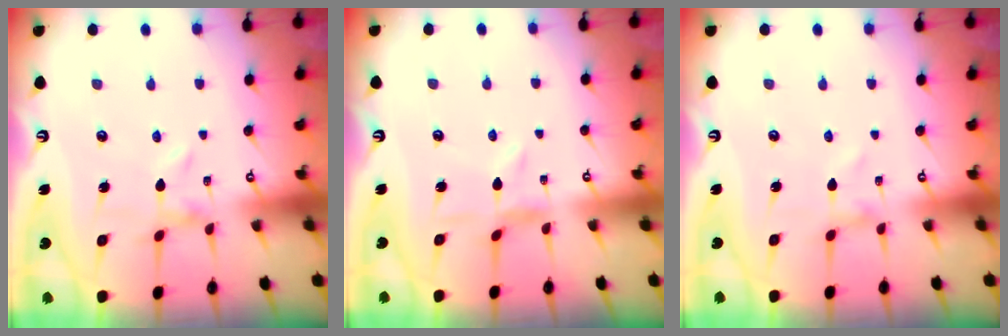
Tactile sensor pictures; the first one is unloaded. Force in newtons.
{"total": 0.9, "press": 0.8, "slide": 0.3}
{"total": 0.0}